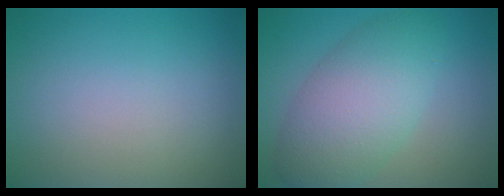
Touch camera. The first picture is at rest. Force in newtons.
{"total": 6.9, "press": 6.9, "slide": 0.3}